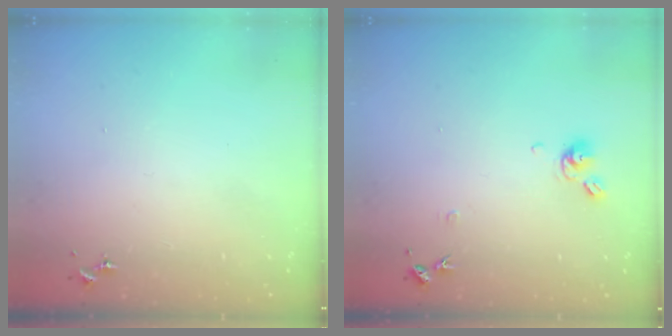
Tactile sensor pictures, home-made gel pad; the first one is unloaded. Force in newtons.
{"total": 7.9, "press": 7.9, "slide": 0.8}